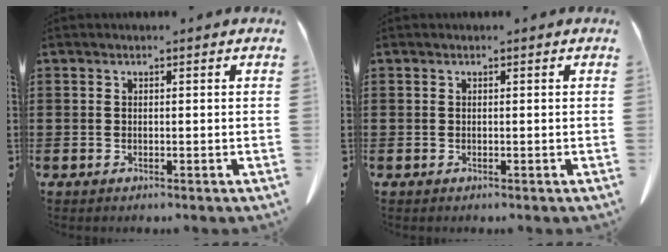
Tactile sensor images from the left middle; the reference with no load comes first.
{"total": 0.0}